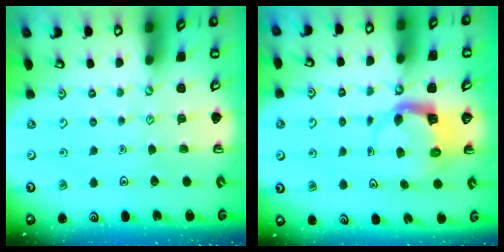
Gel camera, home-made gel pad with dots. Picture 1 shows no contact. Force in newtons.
{"total": 3.8, "press": 3.7, "slide": 0.6}